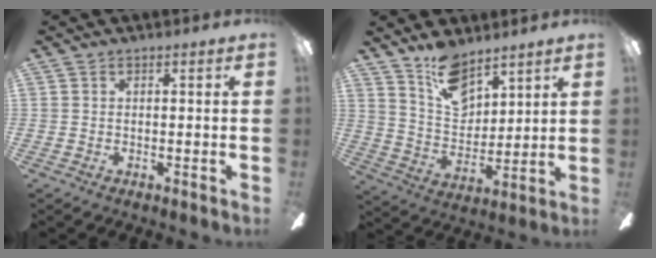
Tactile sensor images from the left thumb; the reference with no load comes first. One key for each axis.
{"total": 12.2, "fx": 9.3, "fy": 6.2, "fz": 5.0, "tx": -0.090, "ty": -0.053, "tz": 0.175}